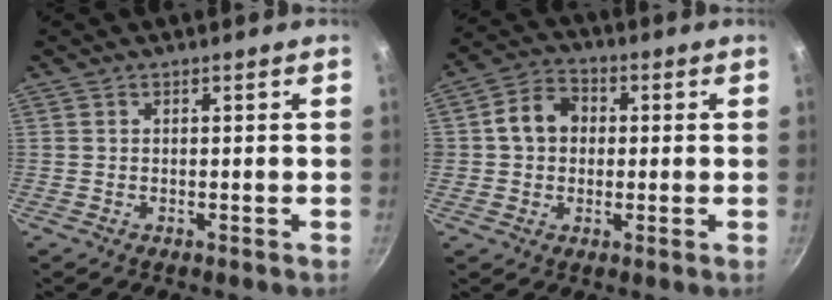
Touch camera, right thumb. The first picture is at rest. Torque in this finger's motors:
{"motor_torque": [0.28, 0.51, 0.30, -0.03, 0.09]}